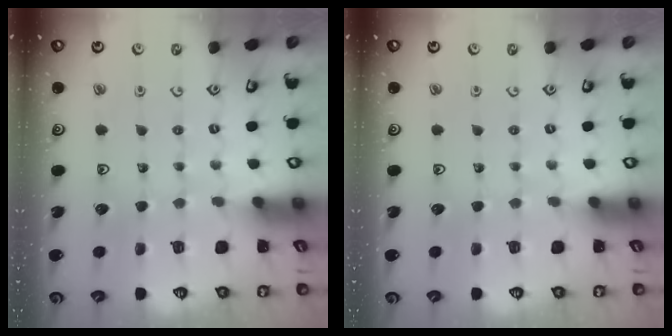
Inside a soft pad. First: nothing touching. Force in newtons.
{"total": 0.0}